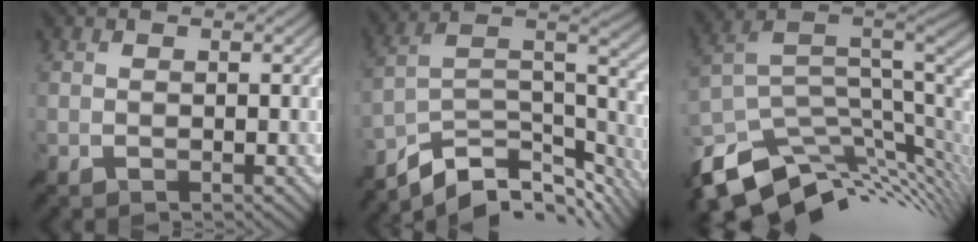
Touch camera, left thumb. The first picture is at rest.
{"total": 12.2, "force": [-8.8, 5.2, 6.7], "torque": [-0.144, -0.010, -0.139]}
{"total": 12.2, "force": [-4.5, 7.1, 8.9], "torque": [-0.212, -0.031, -0.071]}